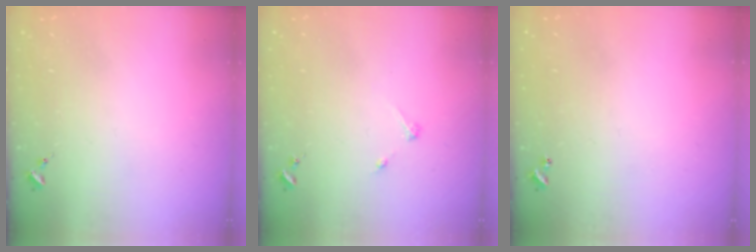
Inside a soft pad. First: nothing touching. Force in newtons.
{"total": 2.6, "press": 2.6, "slide": 0.3}
{"total": 0.9, "press": 0.9, "slide": 0.2}